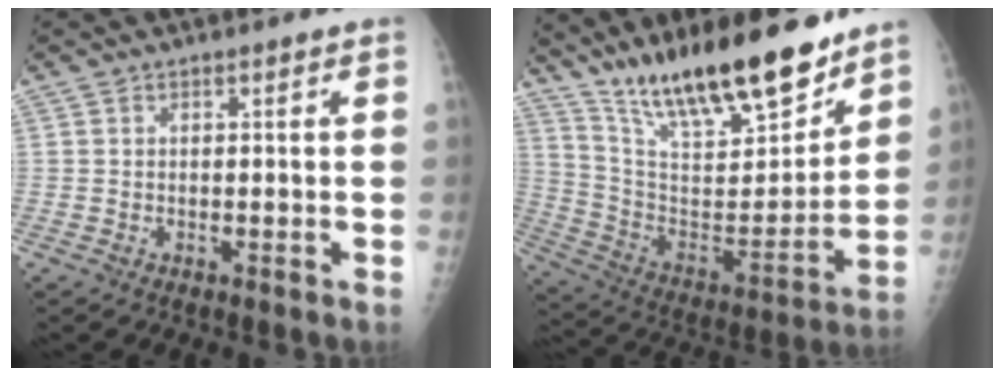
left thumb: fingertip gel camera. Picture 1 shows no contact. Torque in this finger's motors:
{"motor_torque": [1.63, 0.97, 1.41, -1.36, 0.14]}